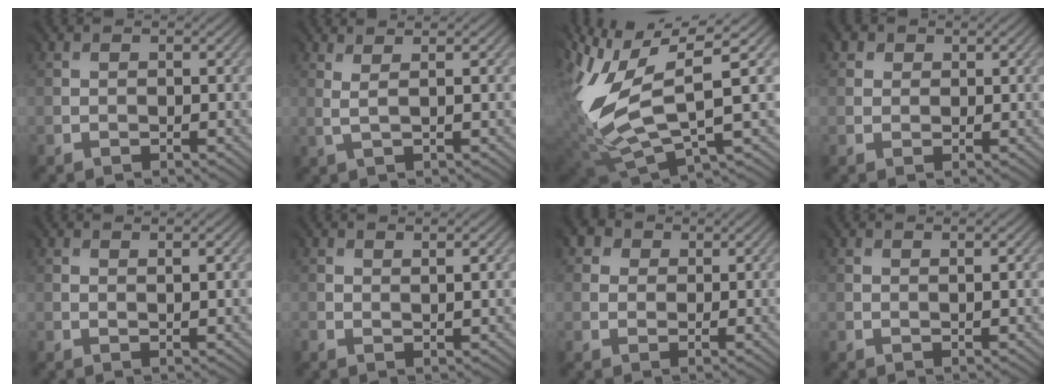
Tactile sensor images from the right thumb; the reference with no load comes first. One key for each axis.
{"total": 1.4, "fx": 1.0, "fy": -0.7, "fz": 0.7, "tx": -0.019, "ty": 0.000, "tz": 0.020}
{"total": 11.2, "fx": 2.5, "fy": 4.2, "fz": 10.1, "tx": -0.250, "ty": -0.009, "tz": 0.060}
{"total": 2.1, "fx": 1.2, "fy": 1.7, "fz": 0.1, "tx": -0.010, "ty": 0.001, "tz": 0.018}
{"total": 1.1, "fx": 1.1, "fy": 0.0, "fz": 0.4, "tx": -0.013, "ty": -0.004, "tz": 0.025}
{"total": 1.4, "fx": 1.2, "fy": 0.1, "fz": 0.6, "tx": -0.019, "ty": -0.004, "tz": 0.028}
{"total": 3.6, "fx": 2.0, "fy": 2.8, "fz": 1.0, "tx": -0.052, "ty": 0.009, "tz": 0.028}
{"total": 0.9, "fx": 0.8, "fy": -0.1, "fz": 0.2, "tx": -0.010, "ty": -0.003, "tz": 0.019}